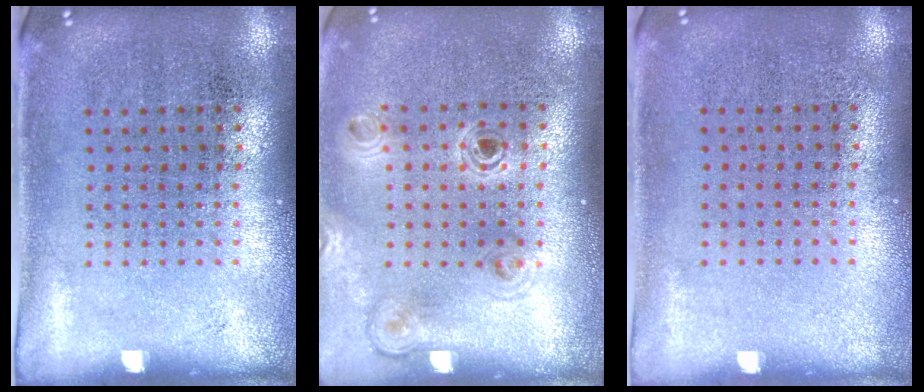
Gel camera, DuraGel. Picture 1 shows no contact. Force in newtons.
{"total": 1.1, "press": 1.1, "slide": 0.1}
{"total": 0.0}